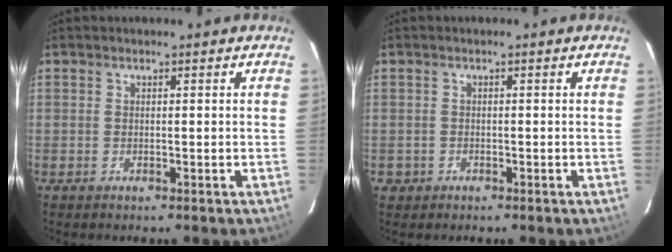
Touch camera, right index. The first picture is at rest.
{"total": 1.8, "force": [-0.6, 1.6, 0.2], "torque": [-0.006, 0.003, -0.007]}